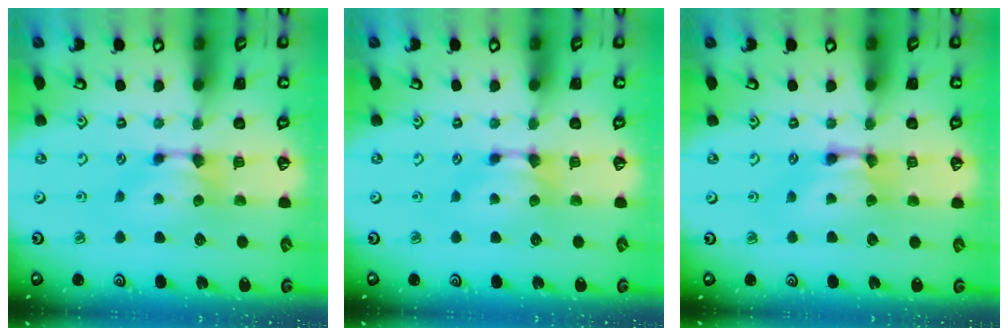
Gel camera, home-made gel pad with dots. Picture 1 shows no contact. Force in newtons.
{"total": 0.0}
{"total": 1.7, "press": 1.7, "slide": 0.1}